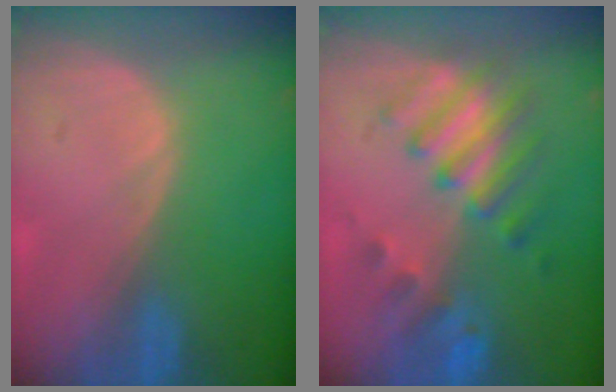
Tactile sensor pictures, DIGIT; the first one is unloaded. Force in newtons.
{"total": 7.4, "press": 7.3, "slide": 1.3}